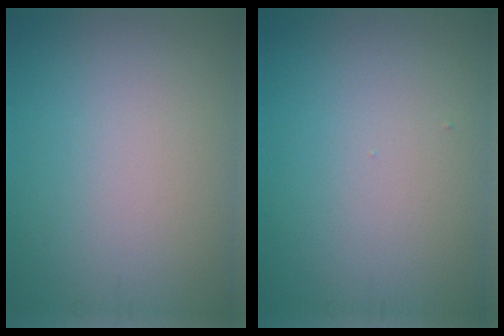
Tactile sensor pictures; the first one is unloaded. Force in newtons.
{"total": 0.0}